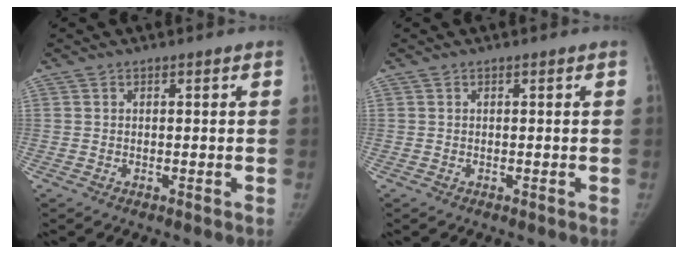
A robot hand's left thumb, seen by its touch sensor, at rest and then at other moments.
{"total": 0.0}